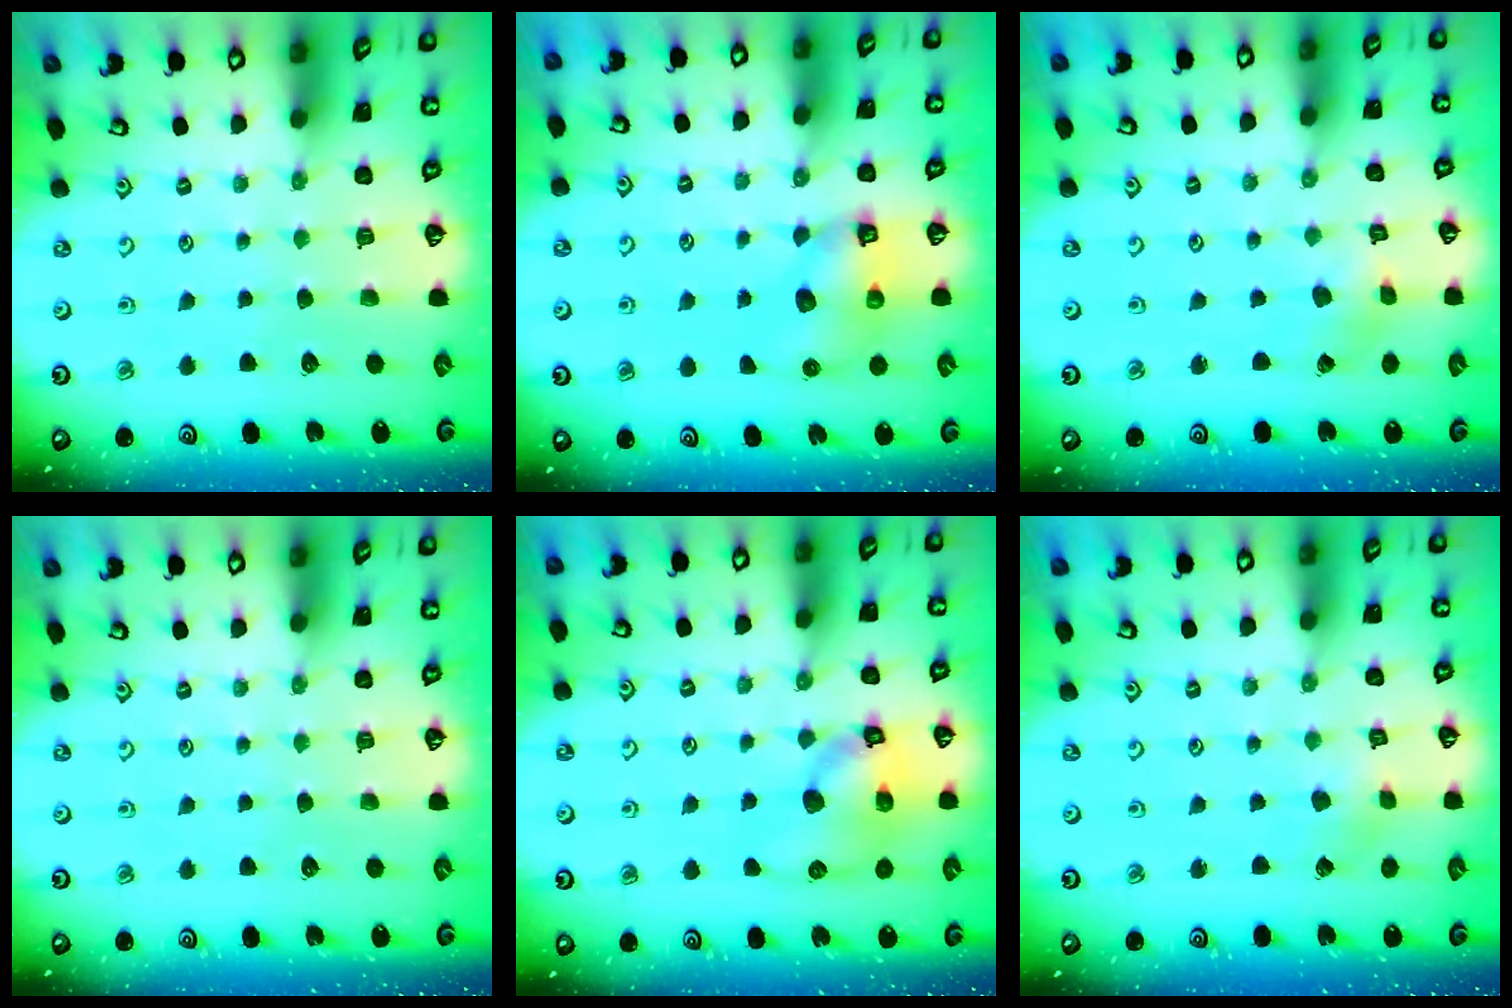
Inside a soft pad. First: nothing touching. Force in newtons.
{"total": 7.0, "press": 7.0, "slide": 0.1}
{"total": 1.5, "press": 1.5, "slide": 0.3}
{"total": 0.0}
{"total": 12.7, "press": 12.5, "slide": 2.1}
{"total": 1.9, "press": 1.9, "slide": 0.2}